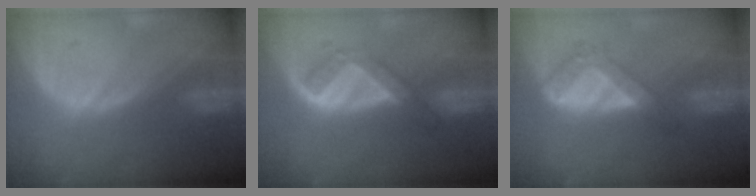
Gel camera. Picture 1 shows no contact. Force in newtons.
{"total": 5.2, "press": 4.4, "slide": 2.9}
{"total": 5.4, "press": 4.7, "slide": 2.7}